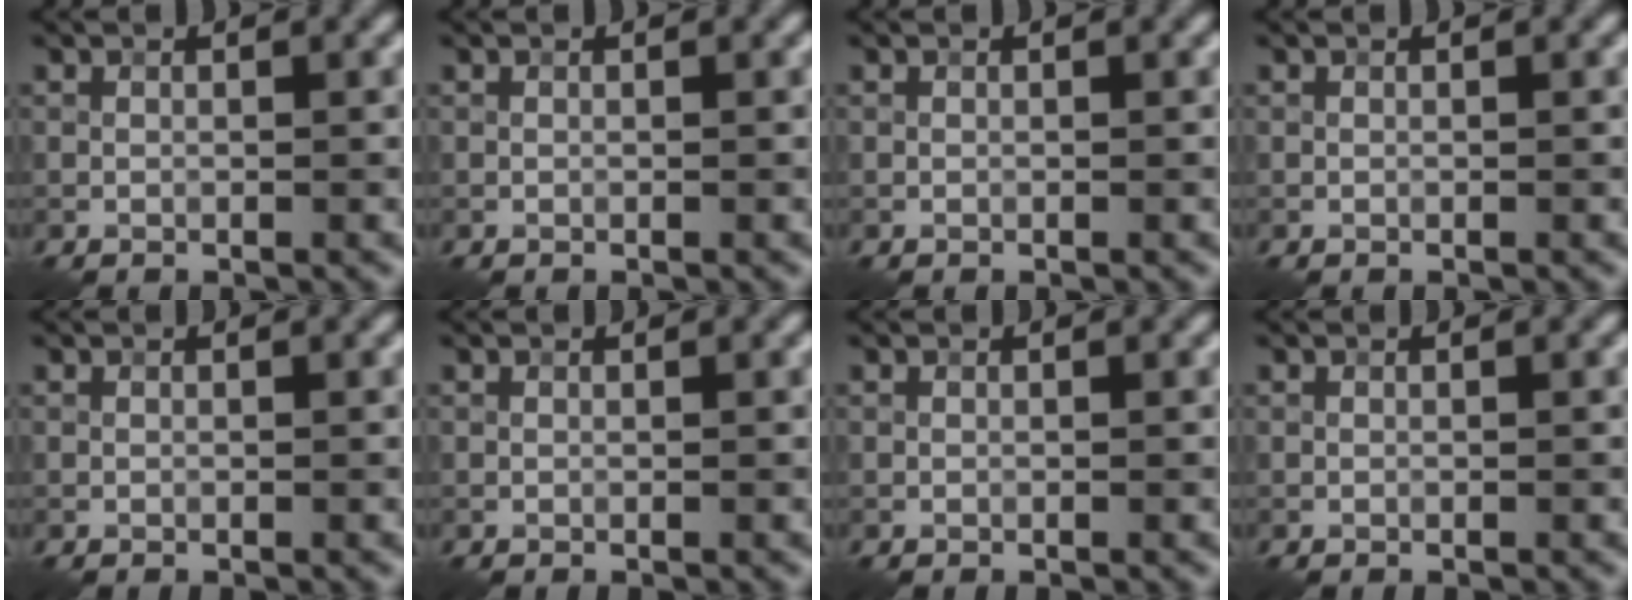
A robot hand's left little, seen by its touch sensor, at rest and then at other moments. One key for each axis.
{"total": 0.0}
{"total": 0.0}
{"total": 0.0}
{"total": 0.0}
{"total": 0.0}
{"total": 0.0}
{"total": 0.0}